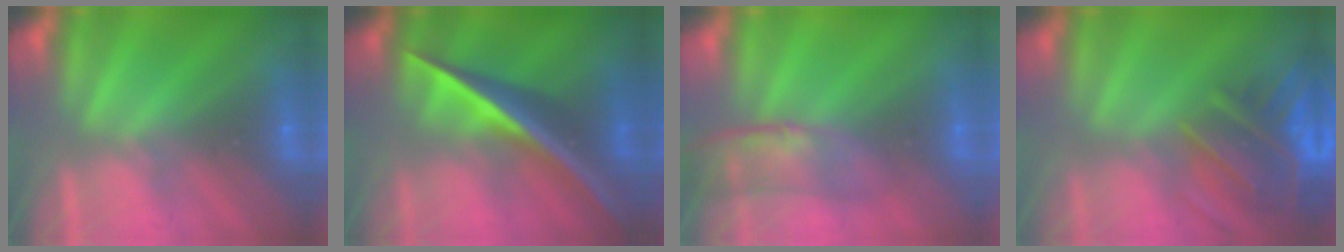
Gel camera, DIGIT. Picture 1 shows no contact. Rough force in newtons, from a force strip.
{"total": 2.5}
{"total": 3.1}
{"total": 9.1}